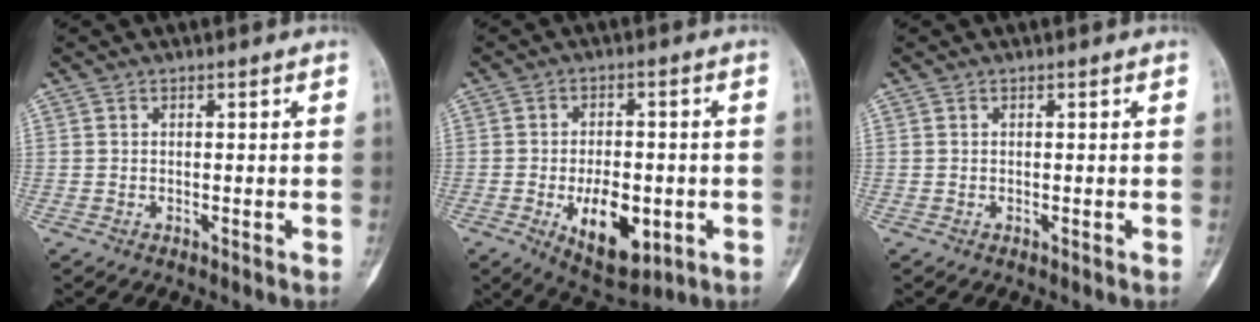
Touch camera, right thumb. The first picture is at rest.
{"total": 11.8, "force": [-3.3, 6.2, 9.5], "torque": [-0.124, 0.003, -0.036]}
{"total": 0.0}